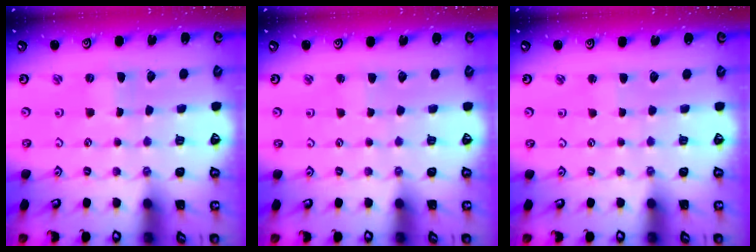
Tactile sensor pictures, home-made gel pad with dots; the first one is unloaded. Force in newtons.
{"total": 2.2, "press": 2.2, "slide": 0.3}
{"total": 1.1, "press": 1.1, "slide": 0.1}